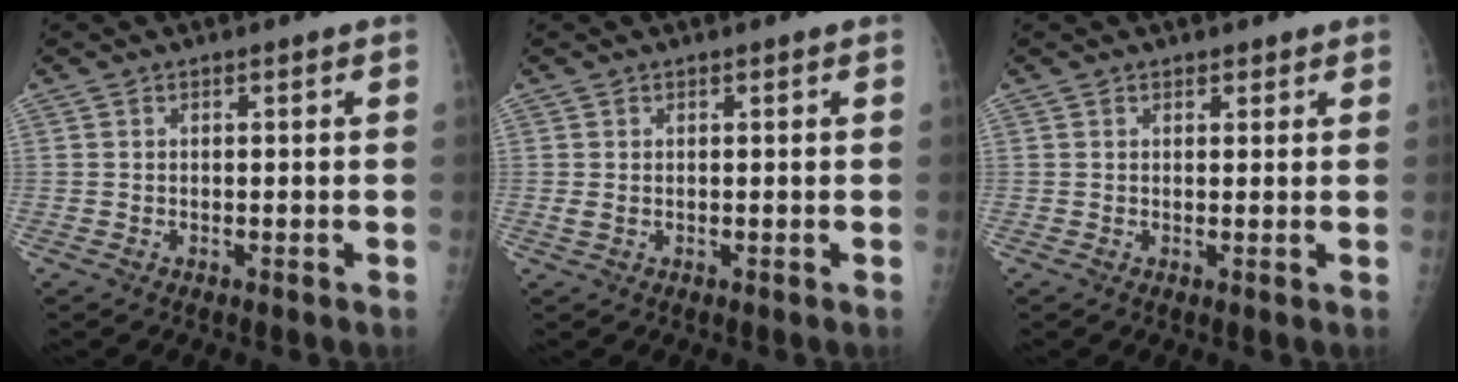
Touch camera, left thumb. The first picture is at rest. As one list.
[{"total": 1.3, "force": [0.5, 0.9, 0.8], "torque": [-0.017, -0.005, 0.013]}, {"total": 1.5, "force": [1.2, 1.0, 0.3], "torque": [0.013, -0.007, 0.011]}]